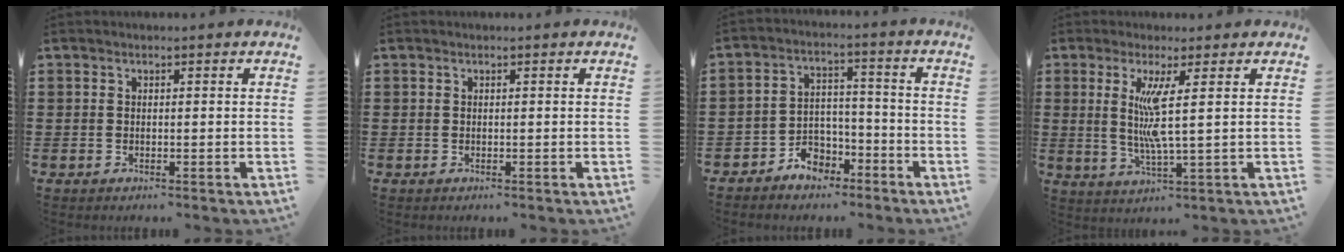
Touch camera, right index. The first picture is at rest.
{"total": 0.0}
{"total": 4.8, "force": [-3.9, 2.7, 0.6], "torque": [-0.019, 0.010, -0.078]}
{"total": 6.3, "force": [1.5, 0.1, 6.1], "torque": [-0.127, -0.013, 0.020]}